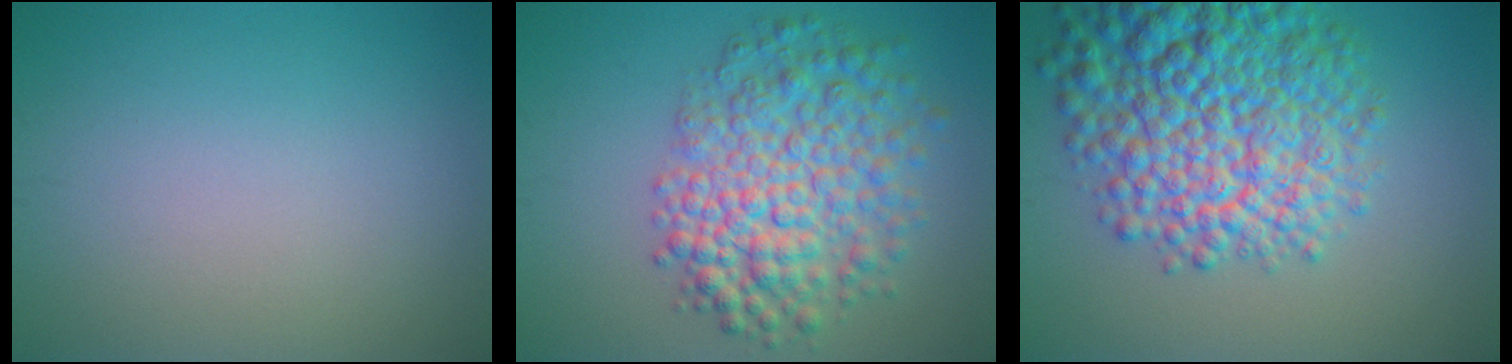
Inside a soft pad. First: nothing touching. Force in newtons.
{"total": 7.5, "press": 7.5, "slide": 0.2}
{"total": 11.7, "press": 11.7, "slide": 0.6}